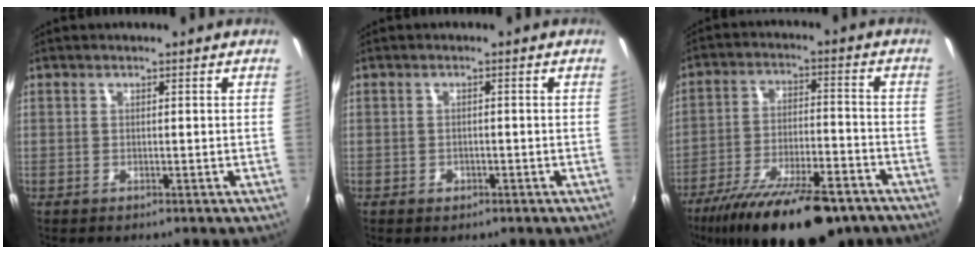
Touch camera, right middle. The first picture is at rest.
{"total": 1.6, "force": [-0.9, 1.3, 0.5], "torque": [-0.010, -0.003, -0.012]}
{"total": 21.8, "force": [-16.0, 7.0, 13.0], "torque": [-0.235, -0.035, -0.240]}